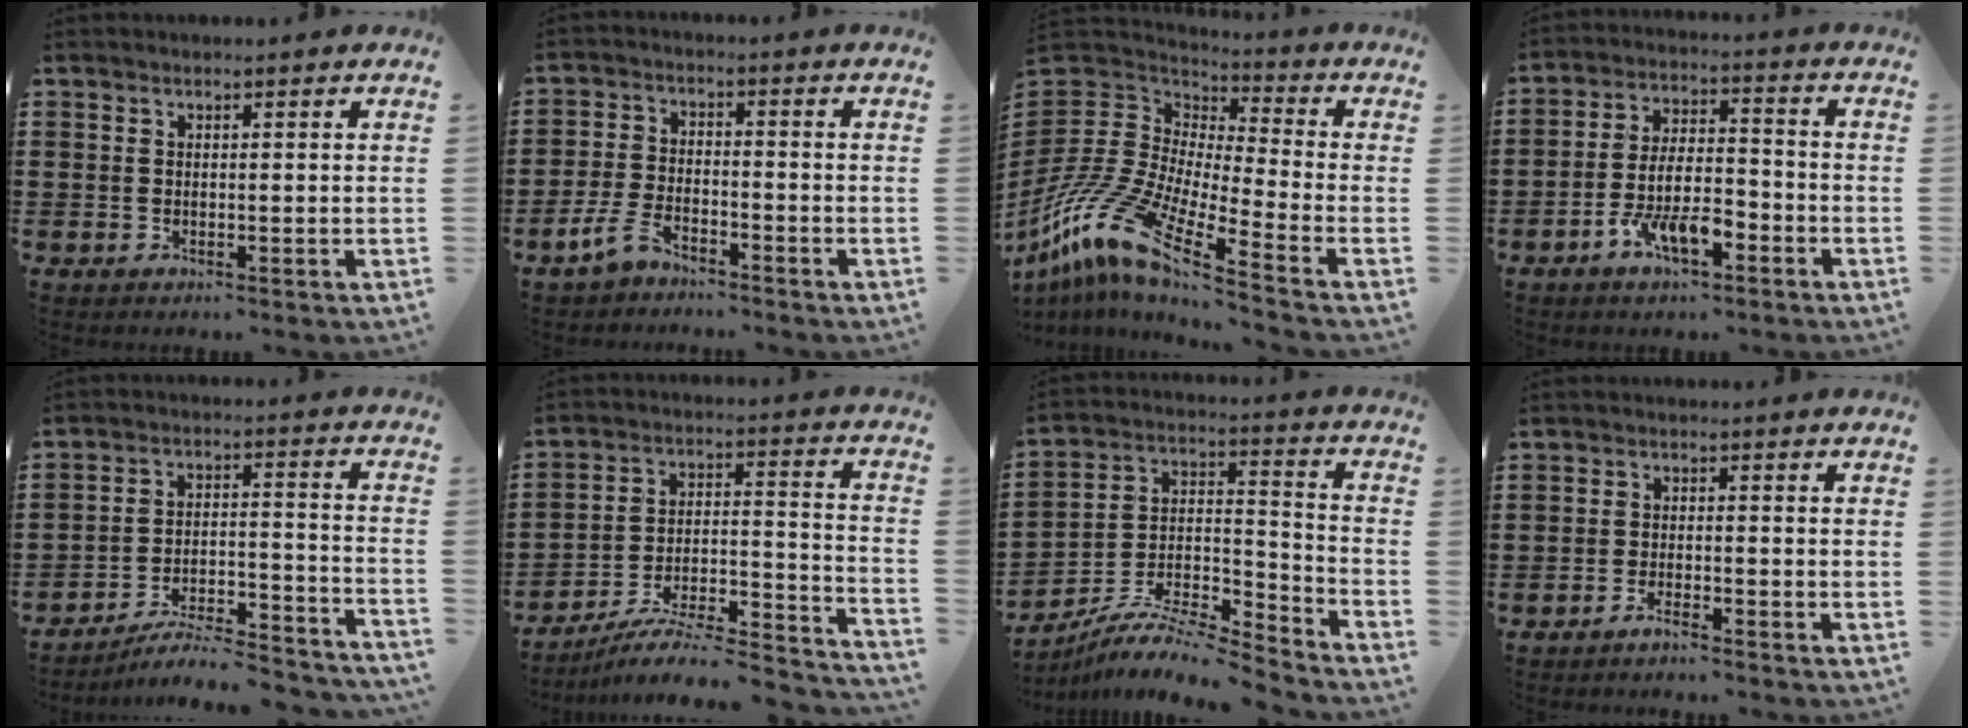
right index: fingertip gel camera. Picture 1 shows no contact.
{"total": 4.6, "force": [-3.7, 1.5, 2.4], "torque": [-0.062, 0.003, -0.076]}
{"total": 12.4, "force": [-9.8, 1.7, 7.4], "torque": [-0.195, -0.014, -0.209]}
{"total": 7.9, "force": [-4.3, 2.9, 6.0], "torque": [-0.119, 0.008, -0.081]}
{"total": 6.2, "force": [-5.7, 0.4, 2.3], "torque": [-0.034, -0.005, -0.113]}
{"total": 6.3, "force": [-5.6, 0.7, 2.8], "torque": [-0.040, -0.007, -0.112]}
{"total": 8.4, "force": [-7.7, 1.4, 3.0], "torque": [-0.061, 0.005, -0.156]}
{"total": 2.0, "force": [-1.9, -0.3, 0.5], "torque": [-0.010, -0.001, -0.037]}